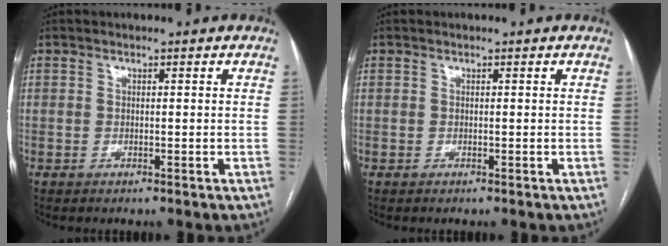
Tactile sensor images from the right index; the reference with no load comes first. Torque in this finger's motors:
{"motor_torque": [0.00, 0.00, 0.00, 0.00]}